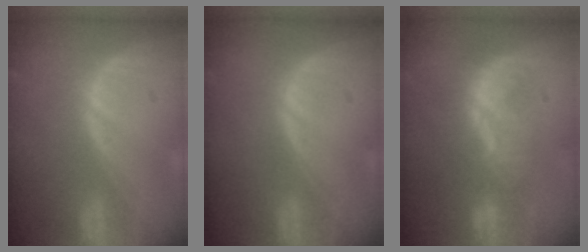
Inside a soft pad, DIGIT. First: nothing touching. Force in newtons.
{"total": 0.0}
{"total": 7.7, "press": 7.4, "slide": 2.3}